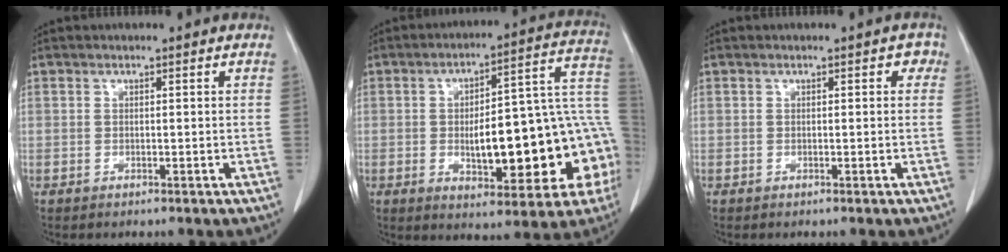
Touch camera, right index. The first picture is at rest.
{"total": 21.4, "force": [-3.8, 6.7, 20.0], "torque": [-0.201, 0.045, -0.033]}
{"total": 1.2, "force": [0.3, 0.8, 0.8], "torque": [0.001, 0.008, -0.003]}